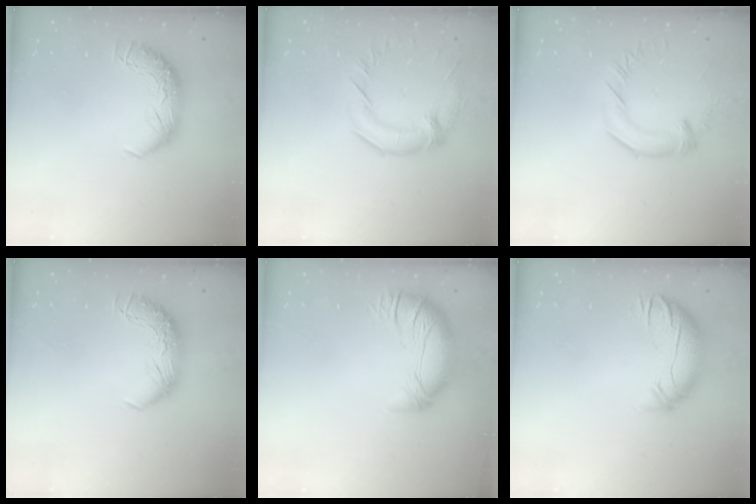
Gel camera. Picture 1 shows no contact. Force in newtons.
{"total": 1.5, "press": 0.3, "slide": 1.5}
{"total": 2.3, "press": 2.3, "slide": 0.6}
{"total": 0.0}
{"total": 2.8, "press": 0.9, "slide": 2.6}
{"total": 3.3, "press": 2.5, "slide": 2.1}